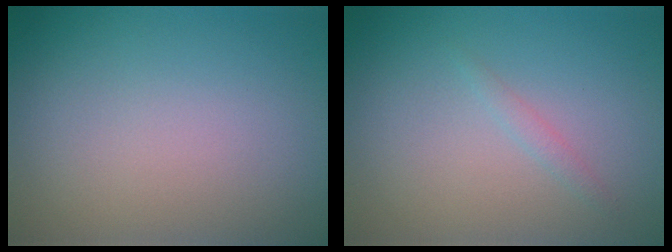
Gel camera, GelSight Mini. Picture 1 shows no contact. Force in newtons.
{"total": 0.8, "press": 0.8, "slide": 0.1}